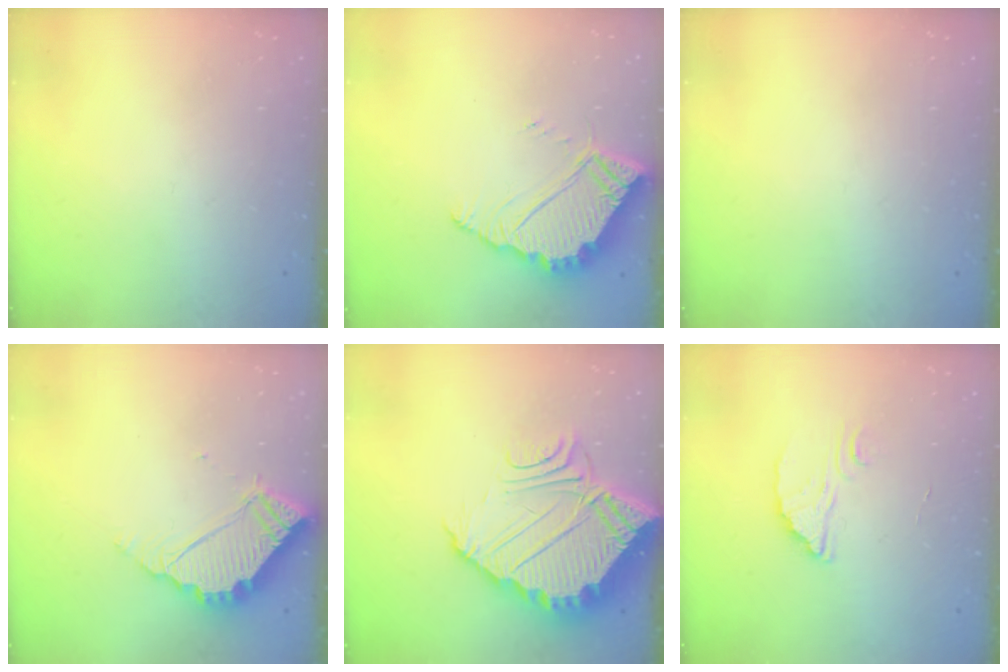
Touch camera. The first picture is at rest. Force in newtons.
{"total": 7.4, "press": 7.4, "slide": 0.3}
{"total": 0.0}
{"total": 6.6, "press": 6.6, "slide": 0.2}
{"total": 12.9, "press": 12.9, "slide": 0.9}
{"total": 2.1, "press": 2.1, "slide": 0.1}